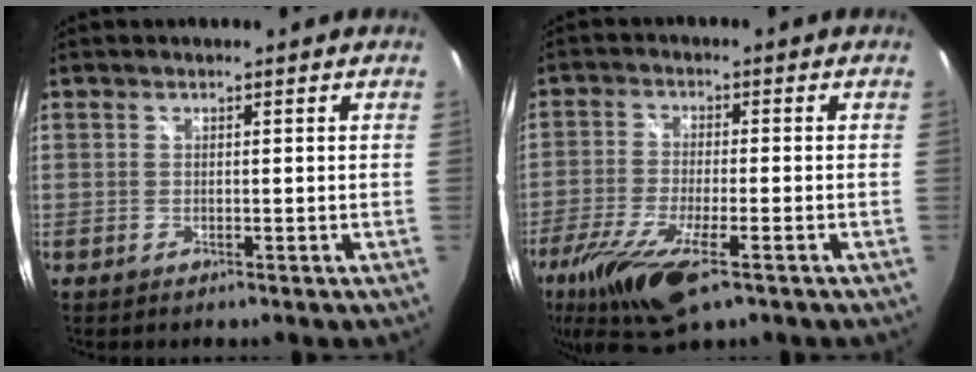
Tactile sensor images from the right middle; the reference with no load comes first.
{"total": 13.5, "force": [-8.0, 3.8, 10.2], "torque": [-0.223, -0.048, -0.150]}